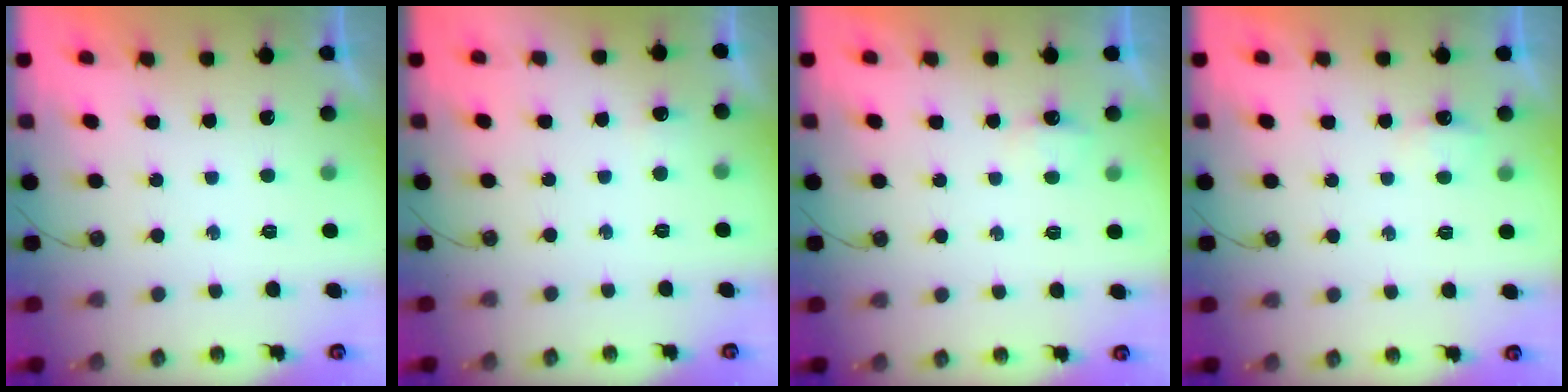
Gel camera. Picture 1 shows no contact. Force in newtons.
{"total": 3.8, "press": 3.7, "slide": 0.8}
{"total": 3.9, "press": 3.9, "slide": 0.6}
{"total": 3.9, "press": 3.9, "slide": 0.6}